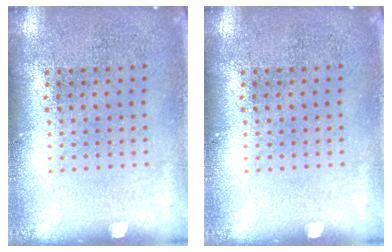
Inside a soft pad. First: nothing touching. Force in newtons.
{"total": 0.0}